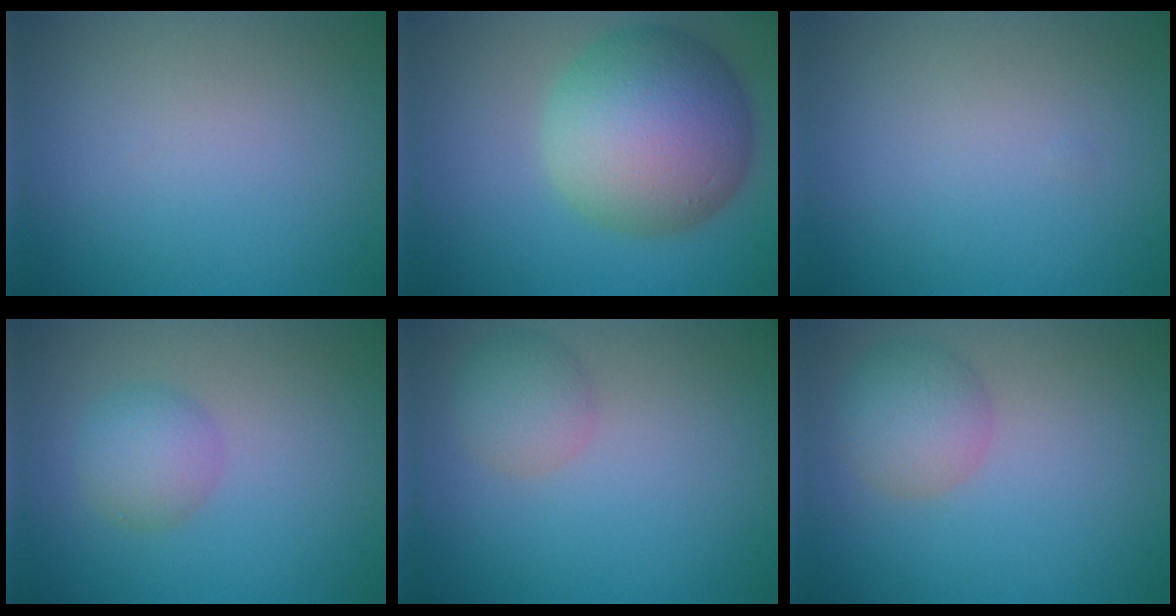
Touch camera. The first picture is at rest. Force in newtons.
{"total": 10.9, "press": 10.9, "slide": 0.3}
{"total": 0.0}
{"total": 2.9, "press": 2.9, "slide": 0.1}
{"total": 2.5, "press": 2.5, "slide": 0.1}
{"total": 3.4, "press": 3.4, "slide": 0.2}